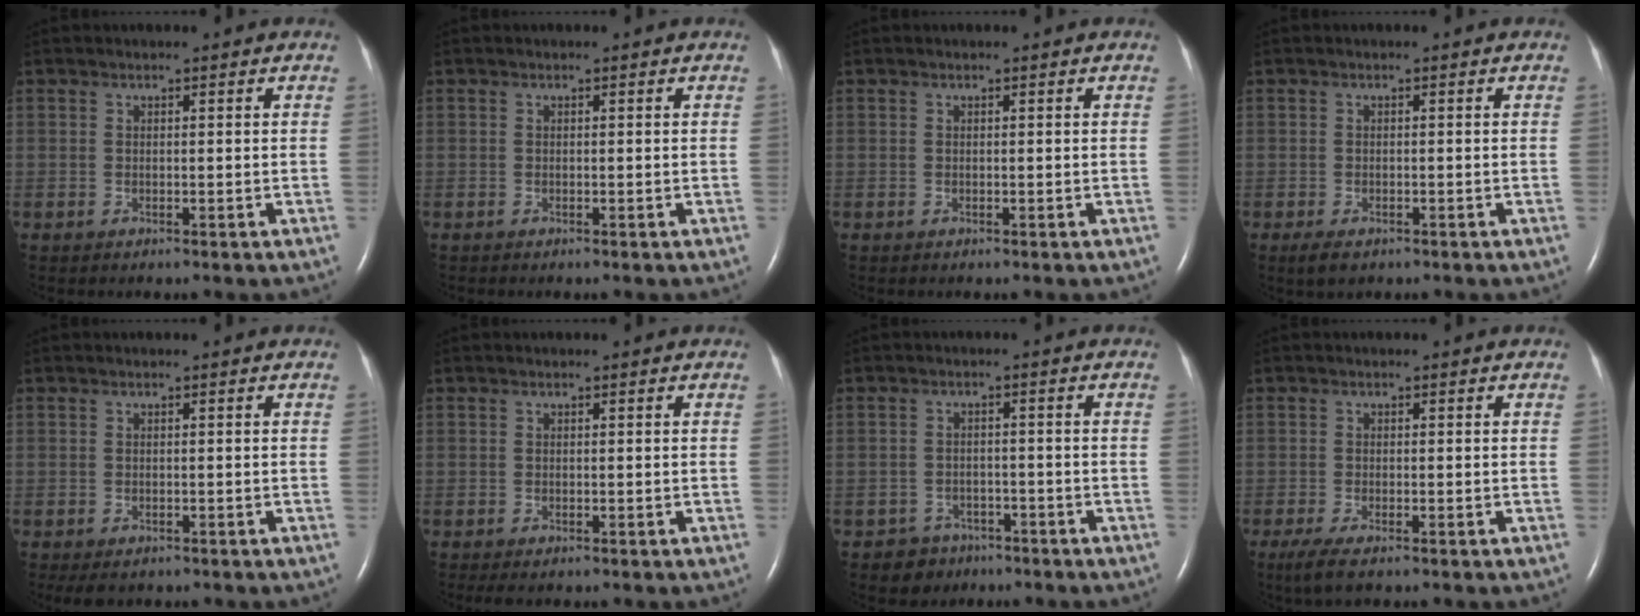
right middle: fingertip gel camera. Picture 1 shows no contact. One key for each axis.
{"total": 0.0}
{"total": 0.0}
{"total": 2.2, "fx": -1.3, "fy": 1.0, "fz": 1.4, "tx": -0.033, "ty": -0.004, "tz": -0.015}
{"total": 2.5, "fx": -1.9, "fy": 1.4, "fz": 1.0, "tx": -0.014, "ty": -0.004, "tz": -0.021}
{"total": 0.9, "fx": -0.6, "fy": 0.4, "fz": 0.6, "tx": -0.009, "ty": -0.002, "tz": -0.006}
{"total": 3.8, "fx": -2.5, "fy": 2.8, "fz": -0.3, "tx": -0.002, "ty": 0.011, "tz": -0.035}
{"total": 3.1, "fx": -2.0, "fy": 0.6, "fz": 2.3, "tx": -0.055, "ty": -0.011, "tz": -0.037}